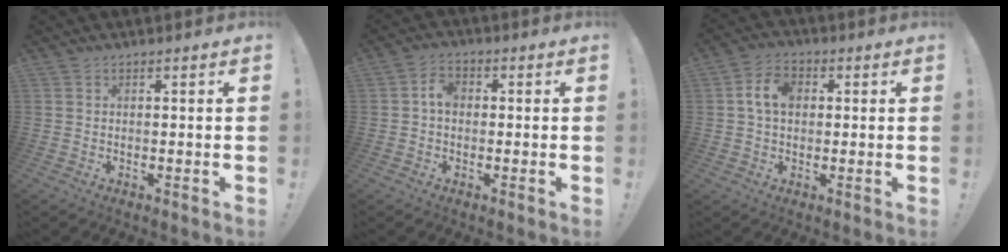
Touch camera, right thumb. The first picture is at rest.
{"total": 4.3, "force": [-0.2, 3.0, 3.1], "torque": [-0.057, 0.013, -0.004]}
{"total": 7.8, "force": [1.2, 5.4, 5.5], "torque": [-0.098, 0.017, 0.026]}